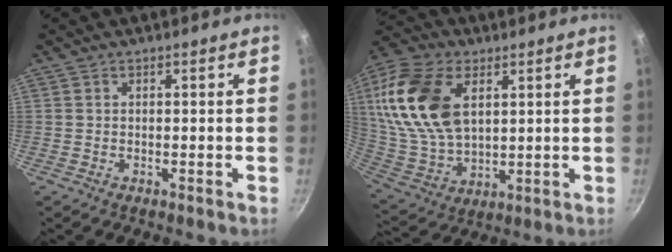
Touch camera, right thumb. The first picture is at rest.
{"total": 21.5, "force": [6.2, 13.1, 15.9], "torque": [-0.308, -0.017, 0.124]}